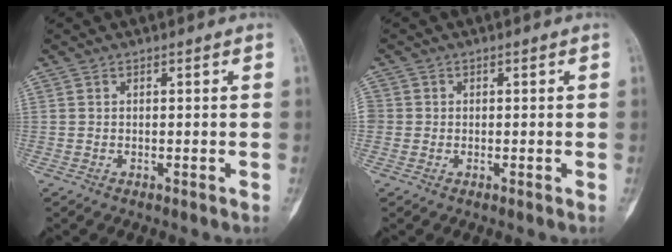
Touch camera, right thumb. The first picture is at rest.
{"total": 2.3, "force": [-0.2, 2.2, 0.6], "torque": [0.005, 0.007, -0.007]}